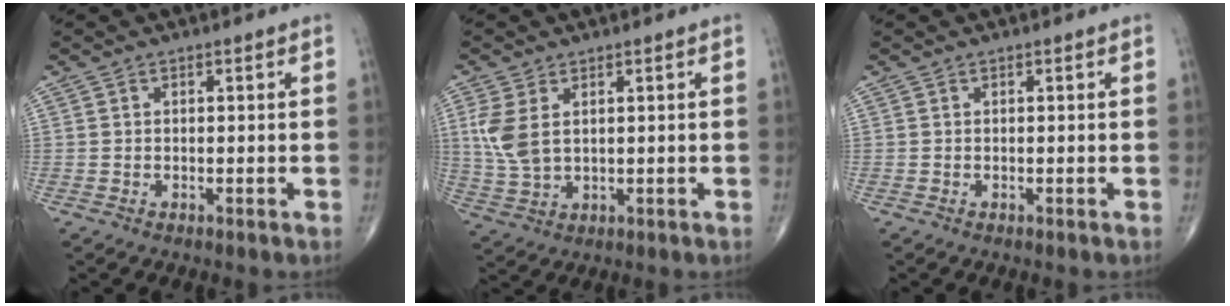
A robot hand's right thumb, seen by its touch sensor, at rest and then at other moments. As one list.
[{"total": 6.9, "force": [1.8, 4.1, 5.2], "torque": [-0.122, -0.004, 0.045]}, {"total": 0.0}]